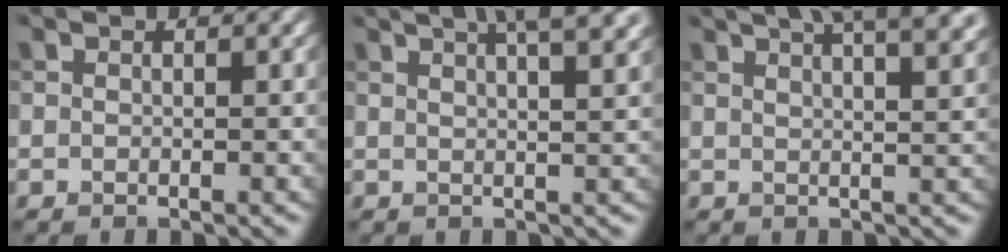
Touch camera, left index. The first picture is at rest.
{"total": 9.6, "force": [5.8, 3.5, 6.8], "torque": [-0.052, 0.050, 0.048]}
{"total": 11.6, "force": [7.2, 4.3, 7.9], "torque": [-0.064, 0.054, 0.065]}